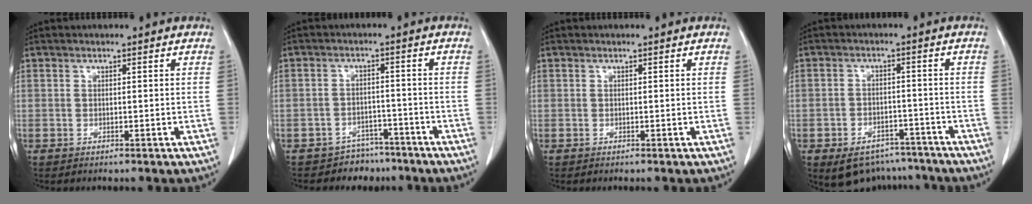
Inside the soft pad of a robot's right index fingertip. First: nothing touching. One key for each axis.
{"total": 5.0, "fx": -4.2, "fy": 2.8, "fz": -0.5, "tx": 0.010, "ty": 0.019, "tz": -0.062}
{"total": 0.0}
{"total": 7.7, "fx": -5.8, "fy": 4.8, "fz": 2.0, "tx": -0.019, "ty": 0.015, "tz": -0.076}